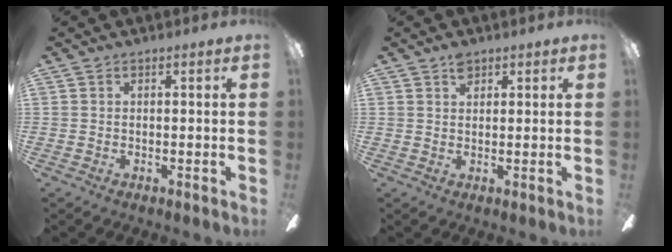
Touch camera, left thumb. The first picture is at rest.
{"total": 2.6, "force": [1.8, 1.4, 1.2], "torque": [-0.020, -0.002, 0.032]}